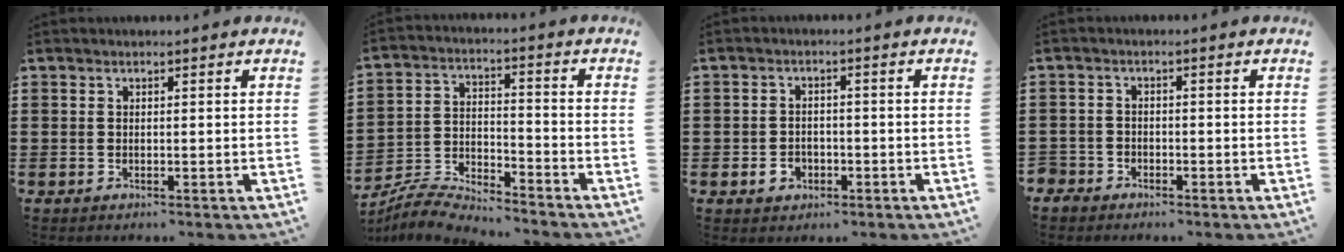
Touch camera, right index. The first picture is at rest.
{"total": 6.0, "force": [-5.9, 0.6, 0.6], "torque": [-0.029, 0.003, -0.123]}
{"total": 2.6, "force": [-1.1, 2.1, 1.2], "torque": [-0.027, 0.002, -0.024]}
{"total": 2.2, "force": [-1.8, 1.2, 0.0], "torque": [-0.006, 0.002, -0.042]}